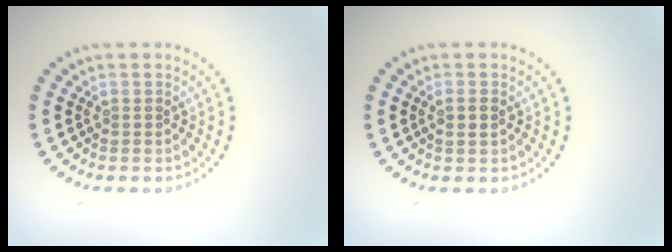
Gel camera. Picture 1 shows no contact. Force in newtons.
{"total": 1.1, "press": 1.1, "slide": 0.3}